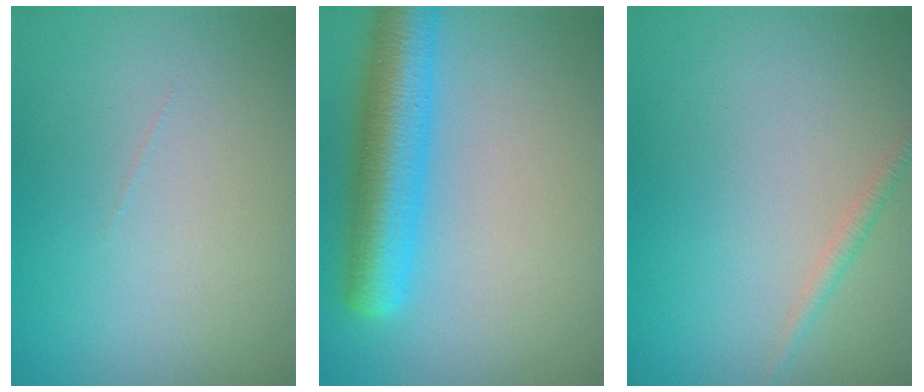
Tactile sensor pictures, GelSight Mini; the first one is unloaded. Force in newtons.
{"total": 6.8, "press": 6.8, "slide": 0.3}
{"total": 1.1, "press": 1.1, "slide": 0.0}